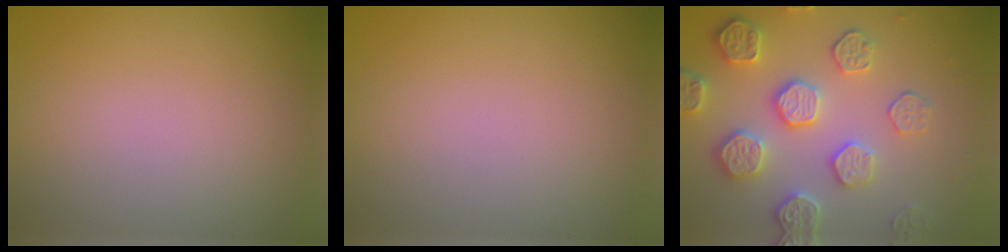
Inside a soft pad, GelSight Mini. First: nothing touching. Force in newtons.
{"total": 0.0}
{"total": 5.6, "press": 5.1, "slide": 2.2}